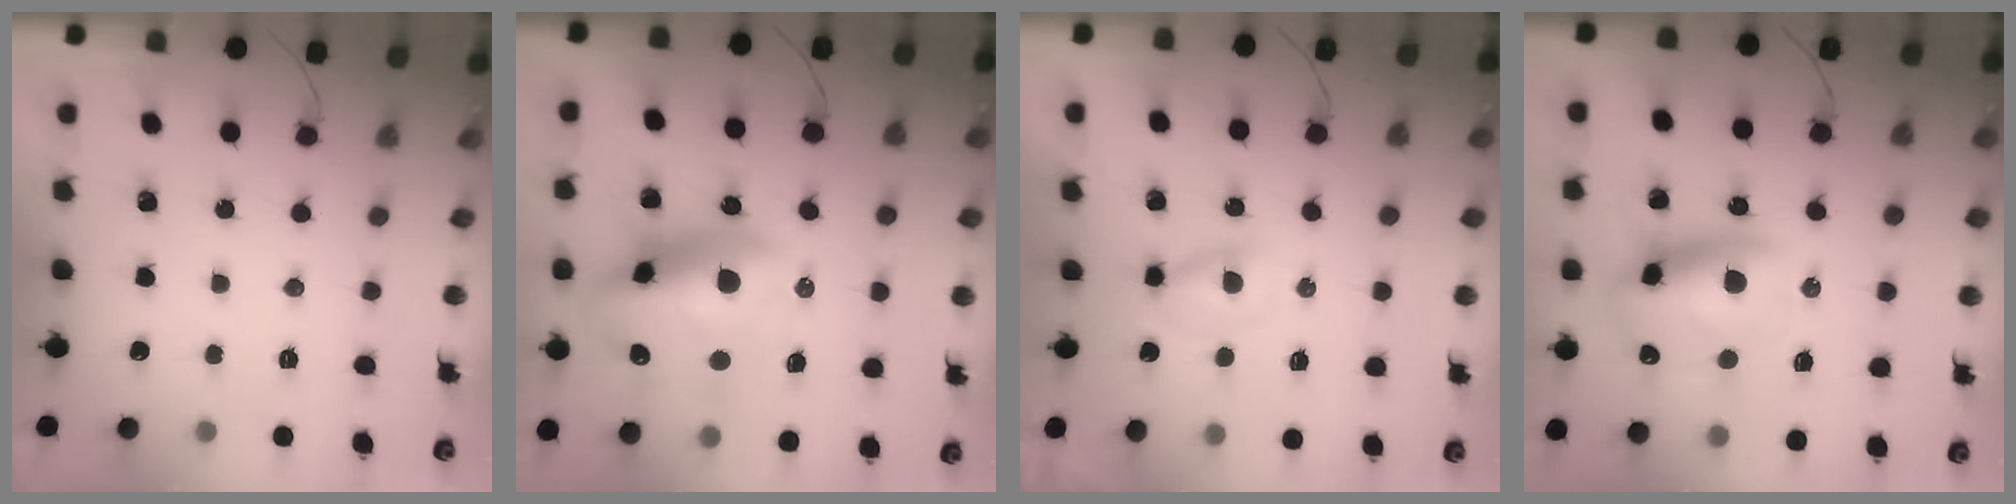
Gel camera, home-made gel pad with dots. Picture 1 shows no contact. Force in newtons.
{"total": 19.4, "press": 18.8, "slide": 4.6}
{"total": 2.1, "press": 1.9, "slide": 0.9}
{"total": 12.9, "press": 12.5, "slide": 3.2}